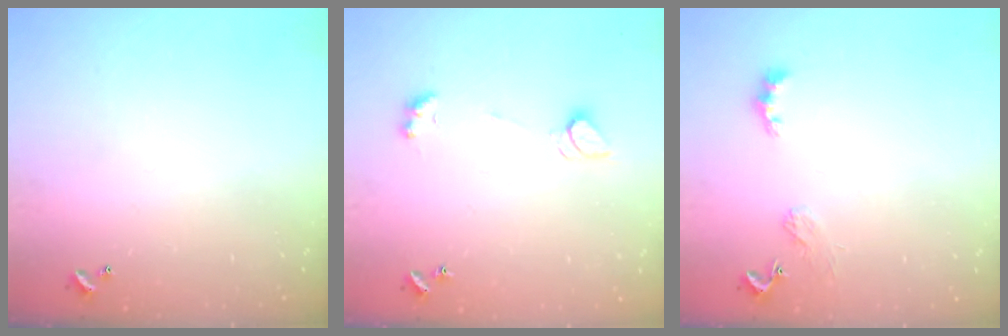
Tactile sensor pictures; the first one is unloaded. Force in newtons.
{"total": 2.2, "press": 2.2, "slide": 0.4}
{"total": 2.4, "press": 2.3, "slide": 0.5}